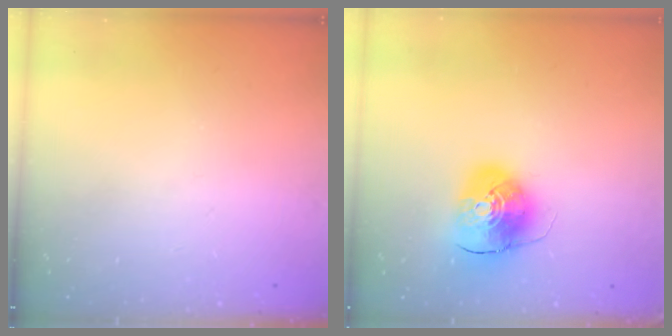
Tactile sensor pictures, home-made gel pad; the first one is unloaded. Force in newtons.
{"total": 9.7, "press": 9.6, "slide": 1.4}